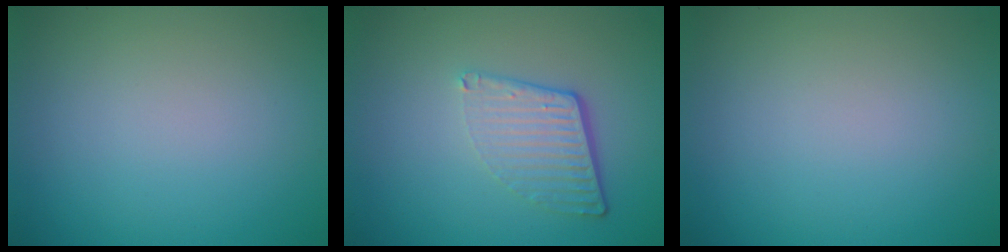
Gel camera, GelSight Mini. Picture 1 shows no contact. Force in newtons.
{"total": 4.2, "press": 2.7, "slide": 3.2}
{"total": 0.0}